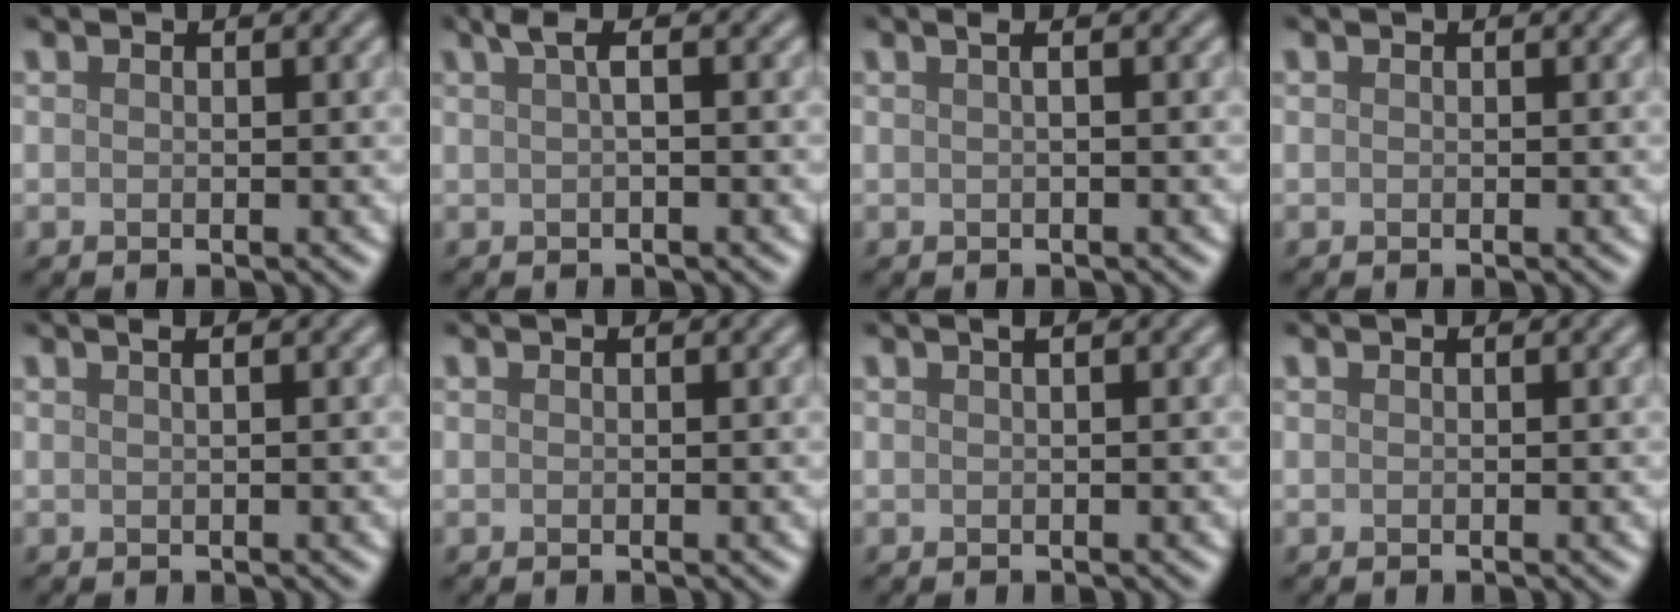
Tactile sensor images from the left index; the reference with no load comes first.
{"total": 1.8, "force": [0.4, 0.4, 1.7], "torque": [-0.029, 0.005, 0.007]}
{"total": 1.4, "force": [0.3, 0.5, 1.2], "torque": [-0.011, 0.000, -0.002]}
{"total": 0.0}
{"total": 1.3, "force": [0.6, 0.6, 1.0], "torque": [-0.004, -0.003, 0.002]}
{"total": 0.0}
{"total": 0.7, "force": [0.3, 0.3, 0.6], "torque": [-0.008, 0.003, 0.003]}
{"total": 0.0}